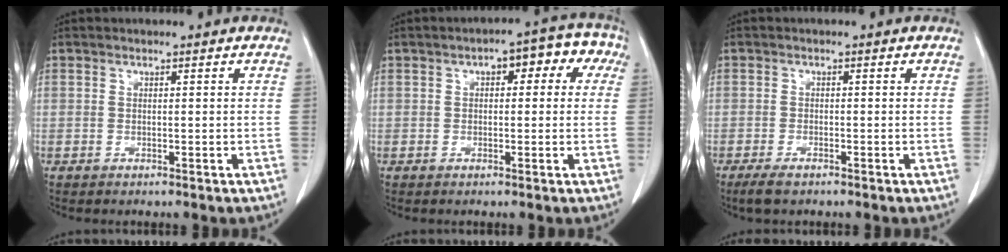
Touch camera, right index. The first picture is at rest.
{"total": 7.6, "force": [2.4, 3.6, 6.3], "torque": [-0.067, 0.046, 0.022]}
{"total": 2.7, "force": [-2.0, 0.7, 1.7], "torque": [-0.039, -0.006, -0.034]}